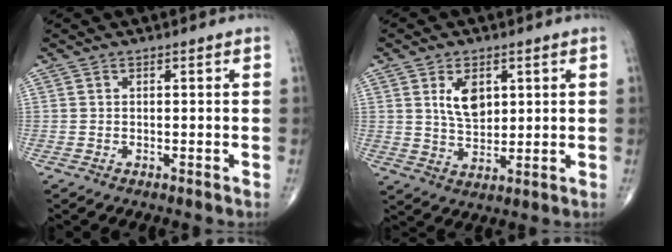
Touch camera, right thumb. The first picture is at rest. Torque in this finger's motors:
{"motor_torque": [-0.55, 0.71, 0.42, 0.47, 0.09]}